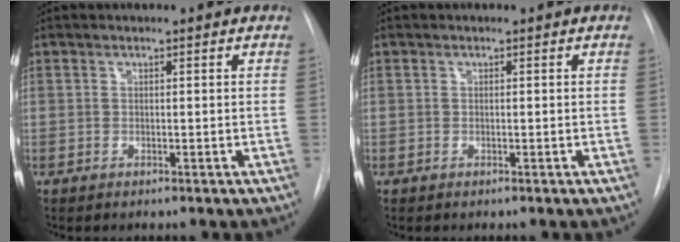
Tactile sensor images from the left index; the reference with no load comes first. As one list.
[{"total": 0.0}]